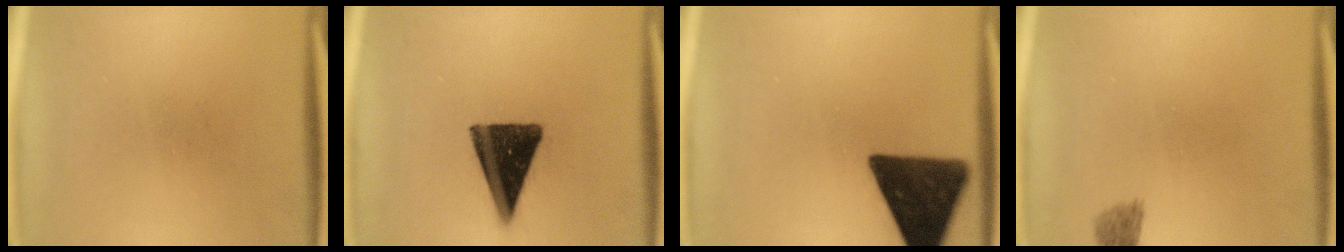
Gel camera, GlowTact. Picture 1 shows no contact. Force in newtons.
{"total": 14.3}
{"total": 15.9}
{"total": 1.9}